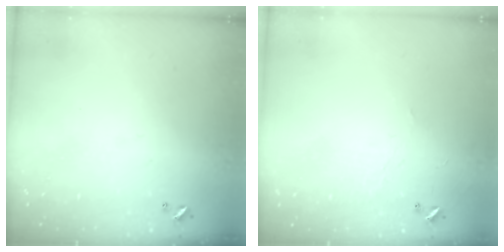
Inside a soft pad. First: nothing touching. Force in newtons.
{"total": 0.8, "press": 0.7, "slide": 0.4}